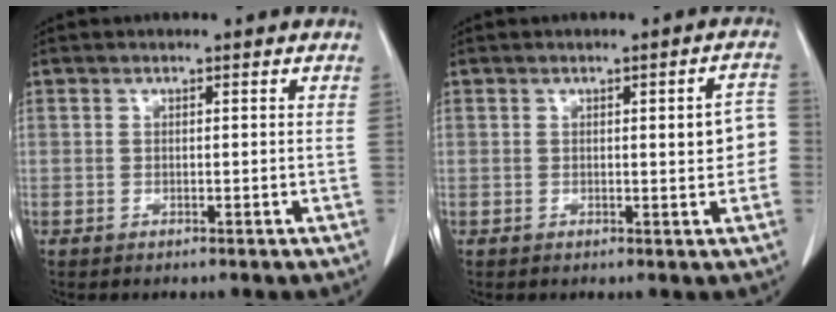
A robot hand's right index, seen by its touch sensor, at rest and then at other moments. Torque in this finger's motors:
{"motor_torque": [0.54, -0.16, 0.05, 0.02]}